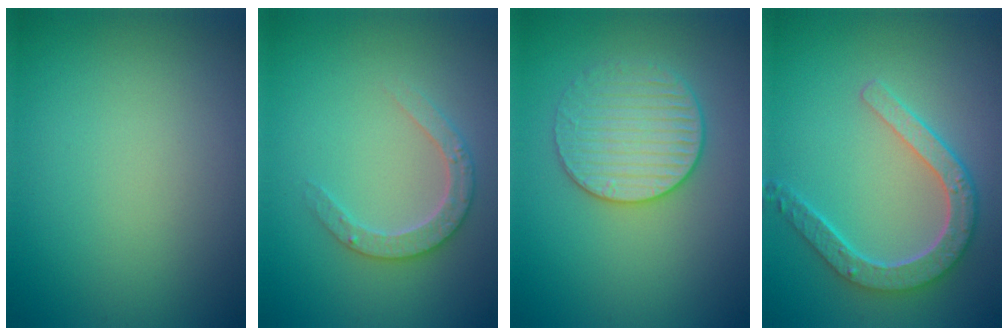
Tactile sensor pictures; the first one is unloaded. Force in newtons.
{"total": 2.7, "press": 2.6, "slide": 0.5}
{"total": 3.2, "press": 3.2, "slide": 0.3}
{"total": 4.7, "press": 3.7, "slide": 2.8}